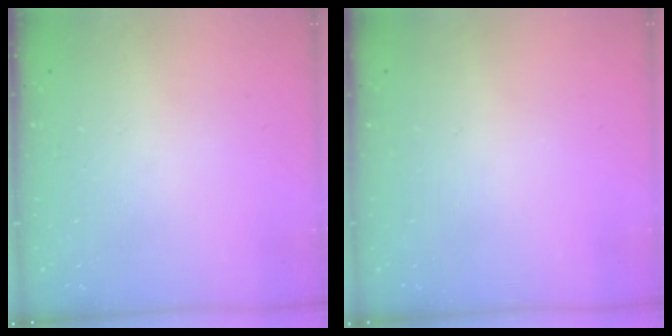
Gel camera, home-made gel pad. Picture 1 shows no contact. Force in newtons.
{"total": 0.0}